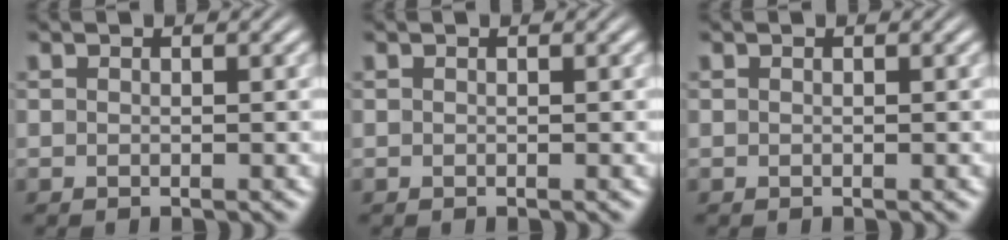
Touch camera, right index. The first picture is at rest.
{"total": 0.0}
{"total": 0.0}